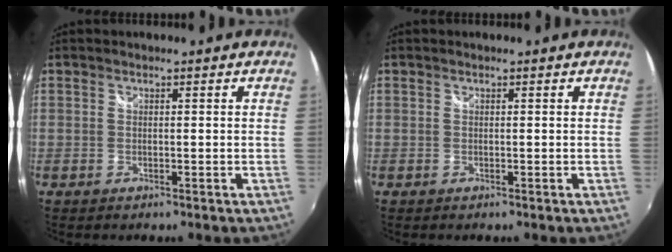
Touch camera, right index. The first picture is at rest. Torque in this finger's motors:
{"motor_torque": [0.00, 0.00, -0.01, 0.00]}